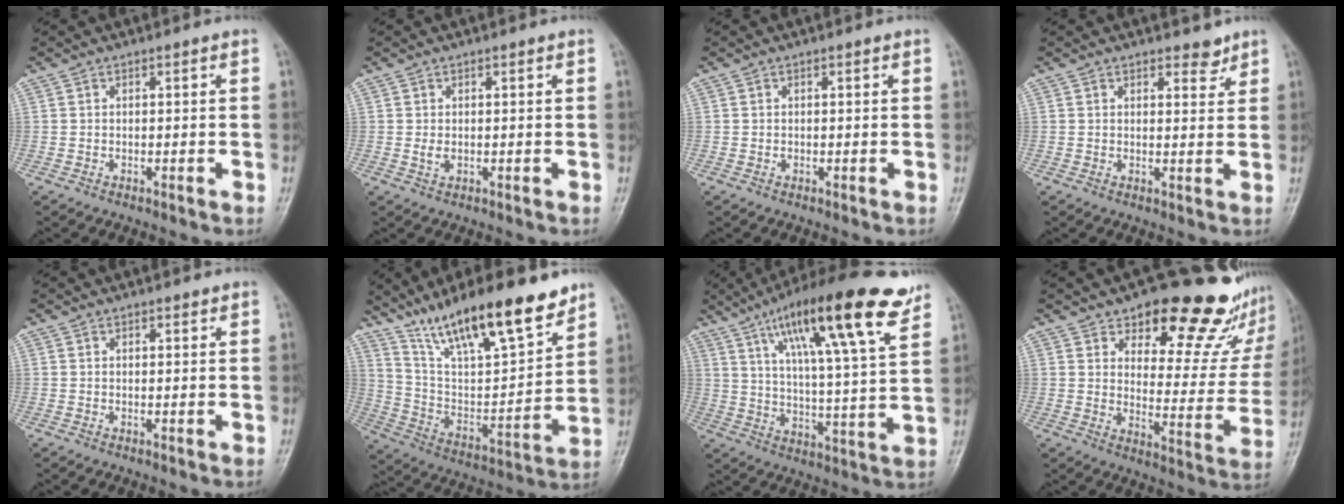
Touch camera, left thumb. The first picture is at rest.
{"total": 1.9, "force": [0.4, 1.1, 1.5], "torque": [-0.022, -0.004, 0.010]}
{"total": 0.5, "force": [0.2, 0.4, 0.4], "torque": [-0.002, 0.001, 0.003]}
{"total": 3.0, "force": [2.3, 1.4, 1.2], "torque": [0.000, -0.016, 0.032]}
{"total": 0.8, "force": [0.5, 0.3, 0.5], "torque": [-0.008, -0.003, 0.007]}
{"total": 22.5, "force": [16.0, 5.8, 14.8], "torque": [-0.219, -0.061, 0.282]}
{"total": 22.3, "force": [13.1, 4.3, 17.5], "torque": [-0.265, -0.033, 0.208]}
{"total": 21.7, "force": [15.9, 9.0, 11.8], "torque": [-0.097, -0.103, 0.203]}